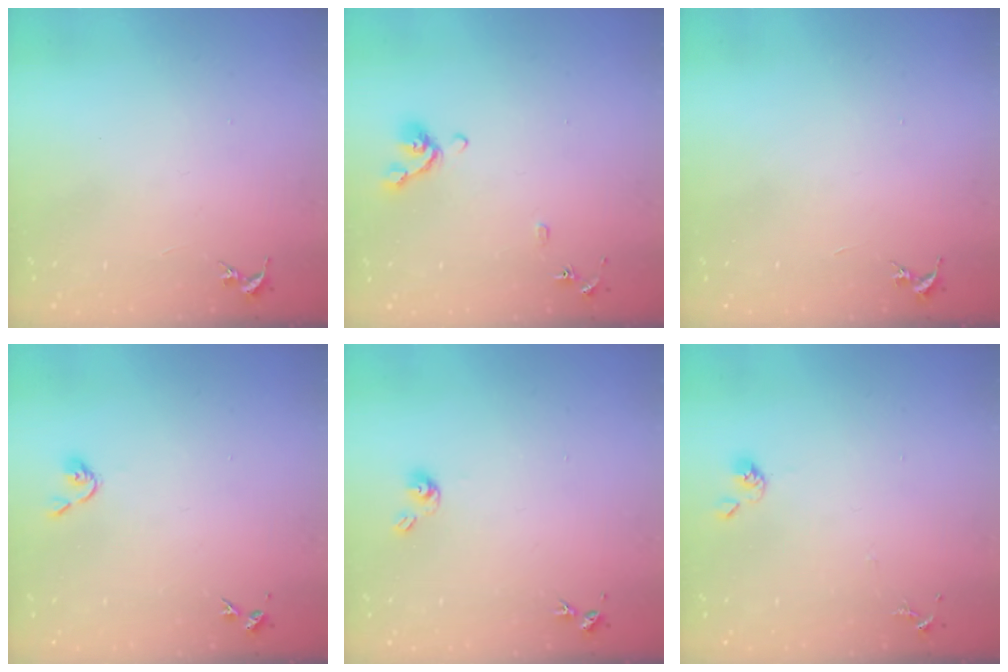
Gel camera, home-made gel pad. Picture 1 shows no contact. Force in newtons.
{"total": 8.5, "press": 8.4, "slide": 1.4}
{"total": 0.0}
{"total": 4.0, "press": 4.0, "slide": 0.7}
{"total": 5.6, "press": 5.6, "slide": 0.5}
{"total": 6.4, "press": 6.3, "slide": 0.8}